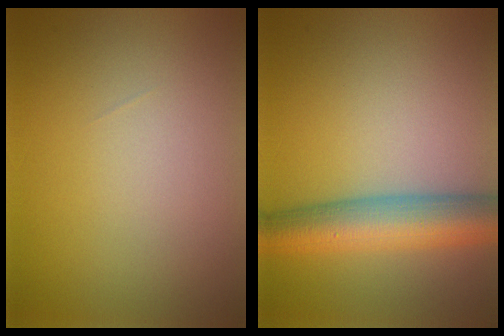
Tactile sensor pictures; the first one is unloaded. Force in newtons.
{"total": 7.1, "press": 7.1, "slide": 0.2}